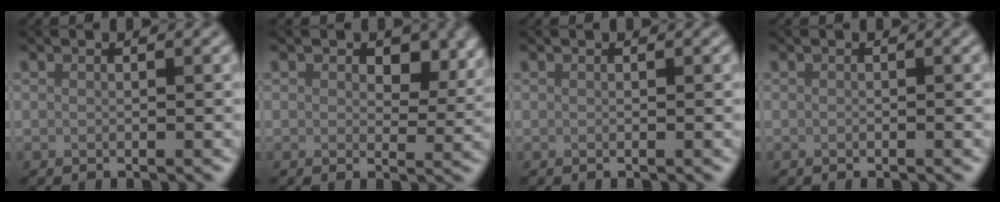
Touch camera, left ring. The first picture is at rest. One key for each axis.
{"total": 3.6, "fx": 1.6, "fy": 2.2, "fz": 2.4, "tx": -0.041, "ty": -0.010, "tz": 0.021}
{"total": 0.0}
{"total": 0.0}